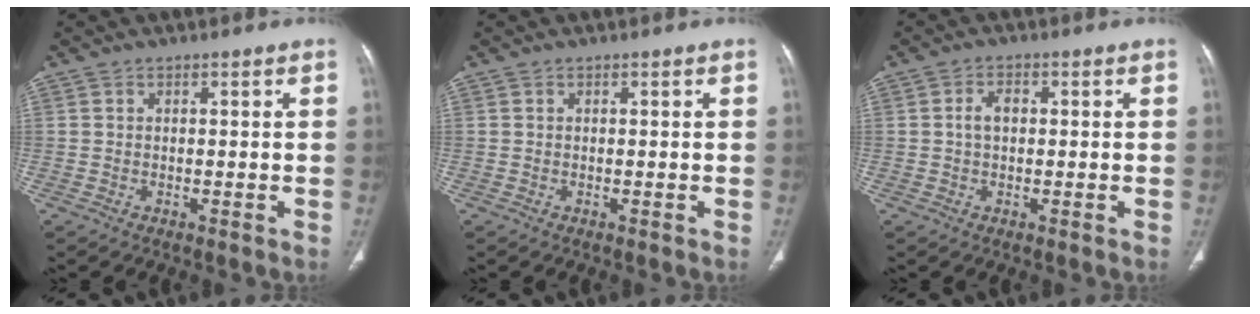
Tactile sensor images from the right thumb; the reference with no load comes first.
{"total": 0.0}
{"total": 2.9, "force": [0.2, 1.9, 2.2], "torque": [-0.039, 0.009, 0.001]}